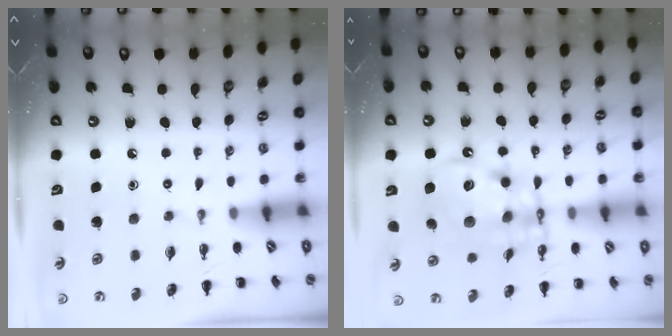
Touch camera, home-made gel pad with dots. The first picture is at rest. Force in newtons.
{"total": 13.9, "press": 13.5, "slide": 3.3}